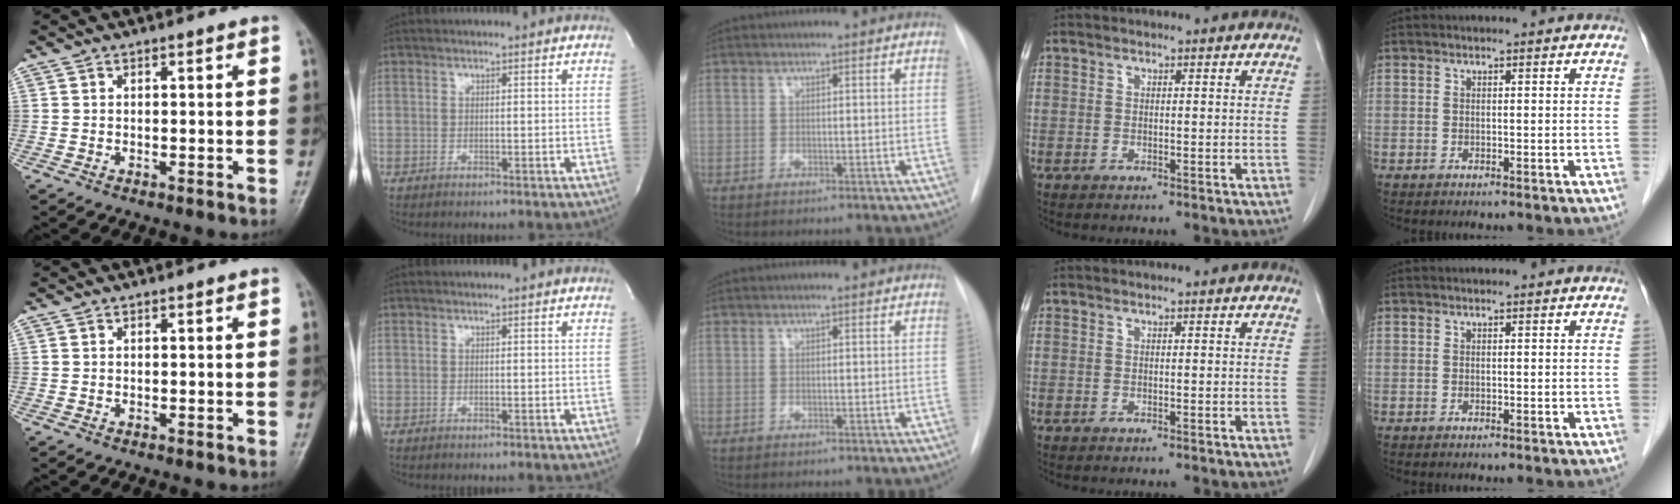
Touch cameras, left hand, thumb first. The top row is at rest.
{}